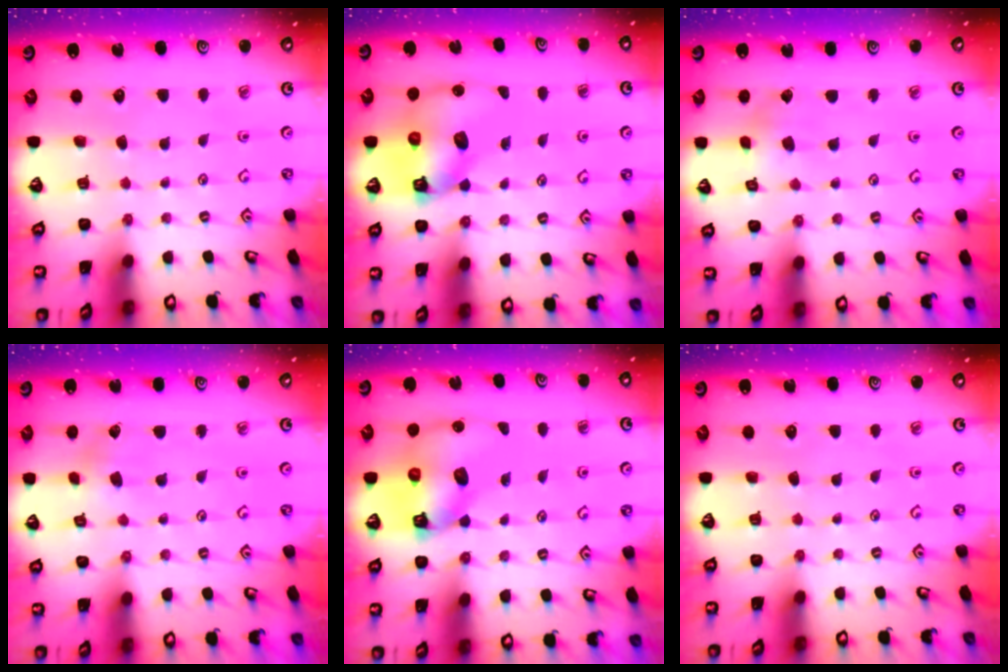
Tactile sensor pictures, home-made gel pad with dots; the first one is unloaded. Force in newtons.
{"total": 10.5, "press": 10.4, "slide": 1.6}
{"total": 2.1, "press": 2.1, "slide": 0.2}
{"total": 2.7, "press": 2.7, "slide": 0.3}
{"total": 10.5, "press": 10.4, "slide": 1.6}
{"total": 0.0}